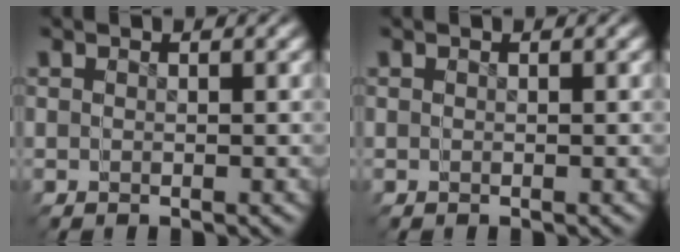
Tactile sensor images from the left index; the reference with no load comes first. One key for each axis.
{"total": 0.0}